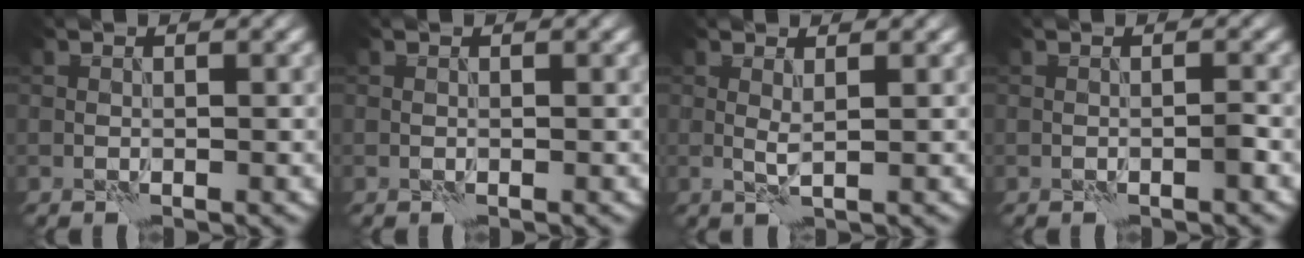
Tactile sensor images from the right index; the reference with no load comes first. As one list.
[{"total": 0.0}, {"total": 1.1, "force": [0.7, -0.2, 0.8], "torque": [-0.016, -0.002, 0.013]}, {"total": 0.6, "force": [-0.4, -0.2, 0.3], "torque": [-0.004, 0.004, -0.007]}]